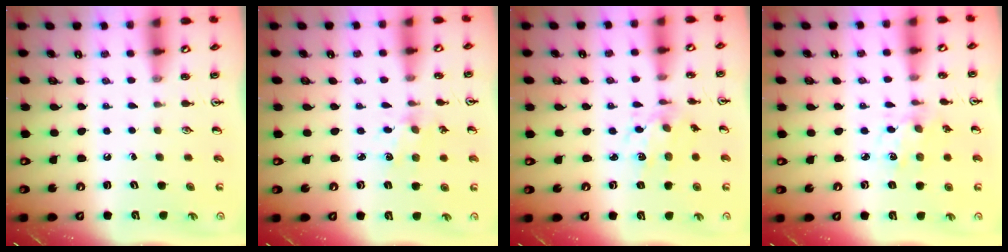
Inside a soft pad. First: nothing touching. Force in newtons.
{"total": 2.3, "press": 2.3, "slide": 0.4}
{"total": 6.3, "press": 6.3, "slide": 0.3}
{"total": 2.7, "press": 2.6, "slide": 0.8}